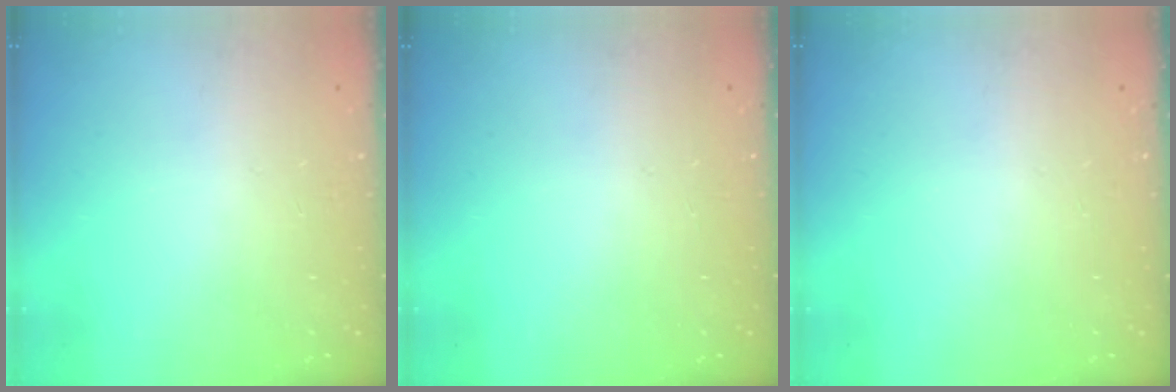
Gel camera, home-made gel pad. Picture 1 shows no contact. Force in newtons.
{"total": 0.0}
{"total": 0.0}